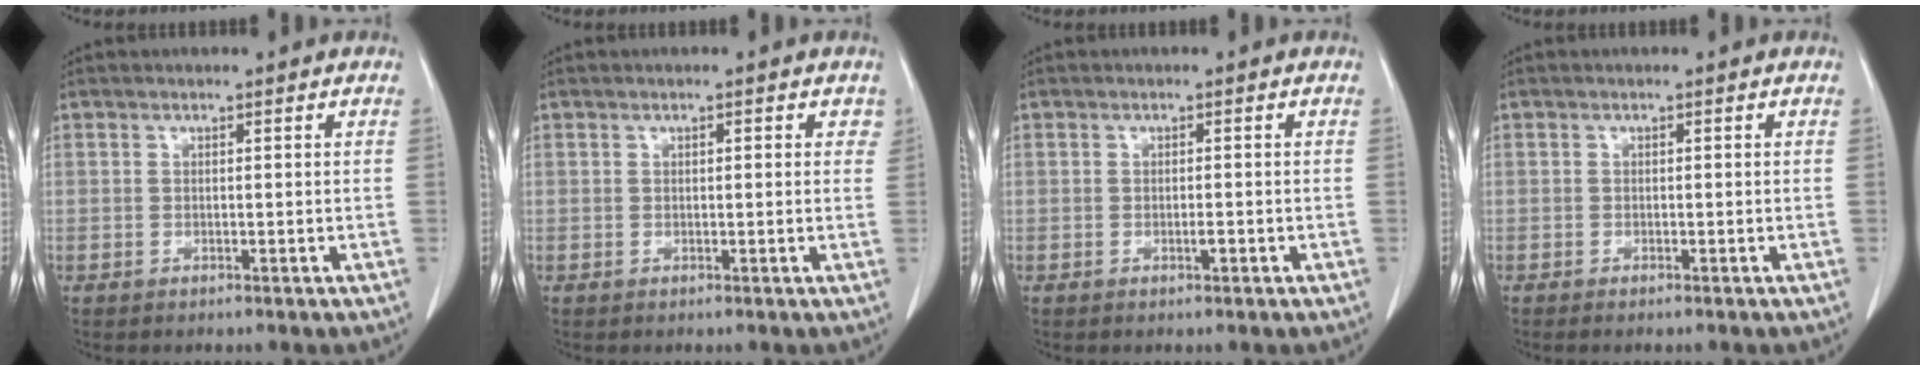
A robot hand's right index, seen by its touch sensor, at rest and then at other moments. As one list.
[{"total": 1.9, "force": [0.8, 1.0, 1.4], "torque": [-0.010, 0.004, 0.005]}, {"total": 1.1, "force": [-0.4, 0.2, 1.0], "torque": [-0.019, 0.000, -0.006]}, {"total": 0.8, "force": [-0.6, 0.0, 0.5], "torque": [-0.012, -0.002, -0.009]}]